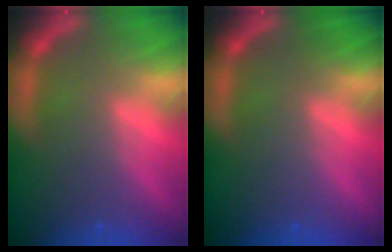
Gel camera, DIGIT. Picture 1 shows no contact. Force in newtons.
{"total": 0.0}